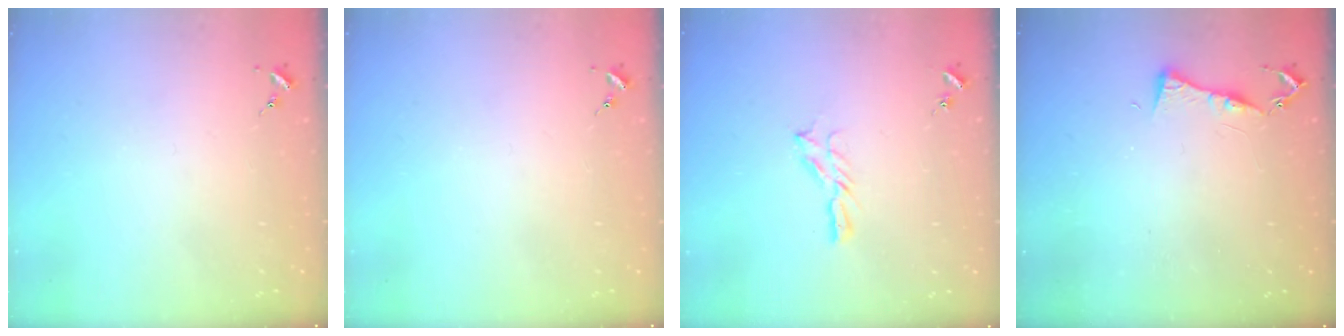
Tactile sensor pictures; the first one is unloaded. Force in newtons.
{"total": 0.0}
{"total": 6.2, "press": 6.2, "slide": 0.1}
{"total": 5.6, "press": 5.5, "slide": 0.8}